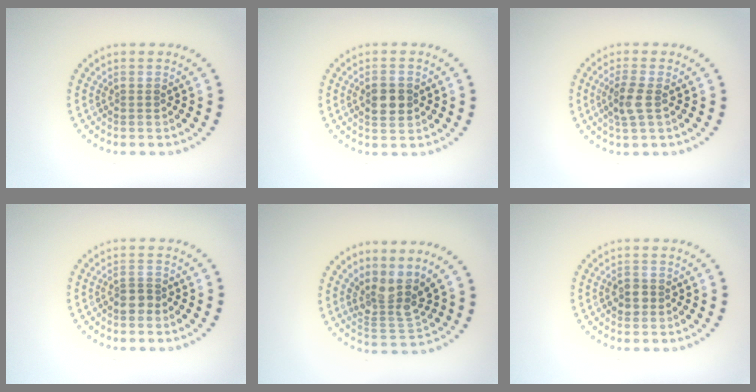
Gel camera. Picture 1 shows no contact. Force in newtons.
{"total": 2.7, "press": 2.7, "slide": 0.0}
{"total": 2.5, "press": 2.3, "slide": 1.0}
{"total": 1.7, "press": 1.5, "slide": 0.8}
{"total": 3.6, "press": 2.9, "slide": 2.2}
{"total": 1.6, "press": 1.6, "slide": 0.5}